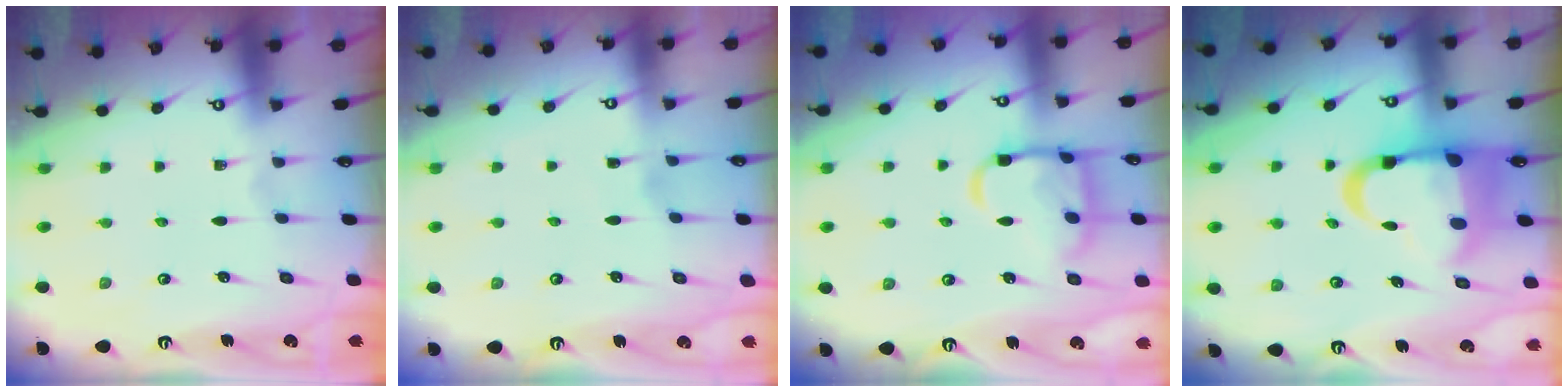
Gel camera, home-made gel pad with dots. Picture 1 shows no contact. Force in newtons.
{"total": 1.8, "press": 1.8, "slide": 0.3}
{"total": 13.8, "press": 13.7, "slide": 1.1}
{"total": 14.2, "press": 13.8, "slide": 3.2}